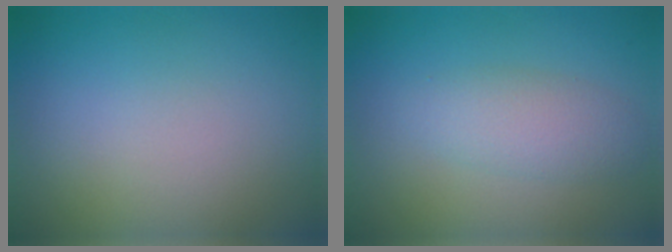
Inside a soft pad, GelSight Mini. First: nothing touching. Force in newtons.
{"total": 2.8, "press": 2.8, "slide": 0.1}